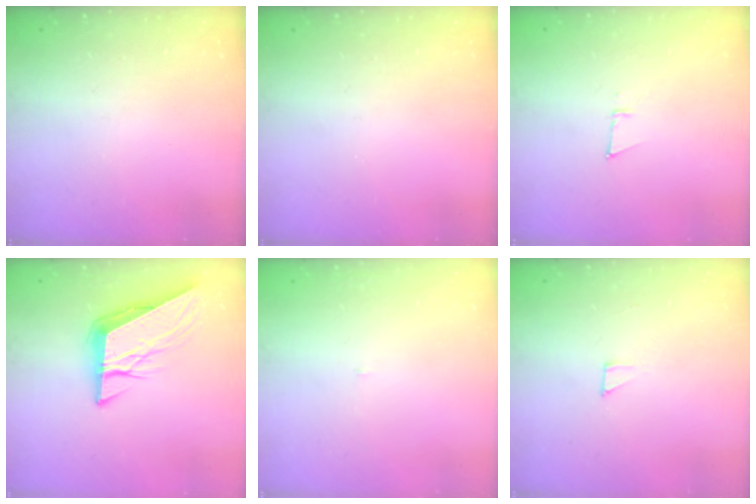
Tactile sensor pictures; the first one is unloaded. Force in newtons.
{"total": 0.0}
{"total": 3.1, "press": 3.1, "slide": 0.7}
{"total": 9.2, "press": 9.1, "slide": 0.8}
{"total": 2.1, "press": 2.1, "slide": 0.1}
{"total": 1.9, "press": 1.9, "slide": 0.1}